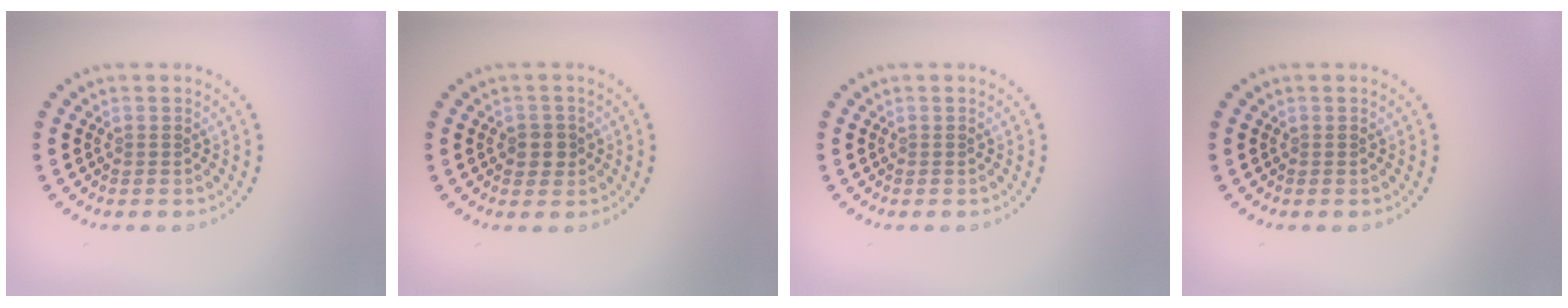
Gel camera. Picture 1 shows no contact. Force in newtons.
{"total": 1.8, "press": 1.7, "slide": 0.6}
{"total": 0.0}
{"total": 0.0}